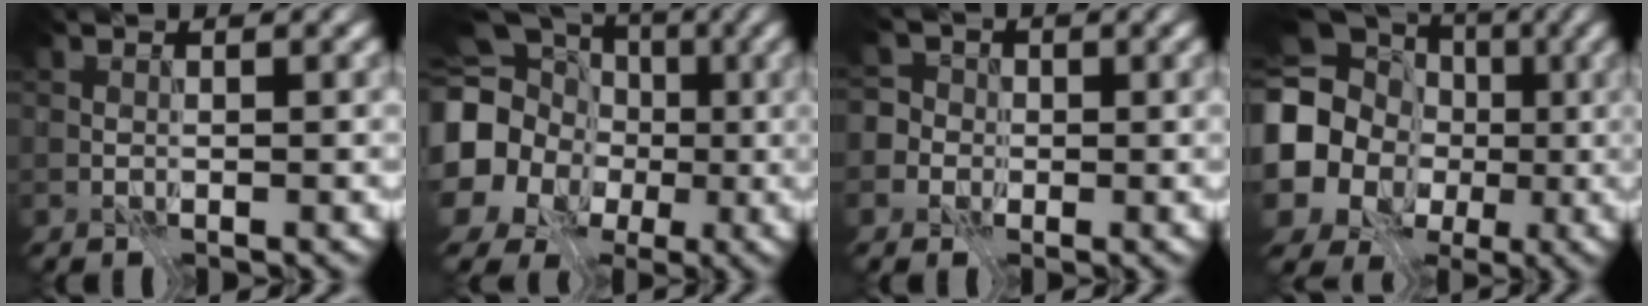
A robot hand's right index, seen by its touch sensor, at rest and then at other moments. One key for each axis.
{"total": 20.2, "fx": -0.3, "fy": 18.9, "fz": 6.9, "tx": -0.205, "ty": -0.004, "tz": -0.051}
{"total": 4.4, "fx": -0.6, "fy": 4.2, "fz": 1.1, "tx": 0.001, "ty": 0.023, "tz": -0.045}
{"total": 16.7, "fx": 0.3, "fy": 15.4, "fz": 6.6, "tx": -0.186, "ty": 0.004, "tz": -0.031}